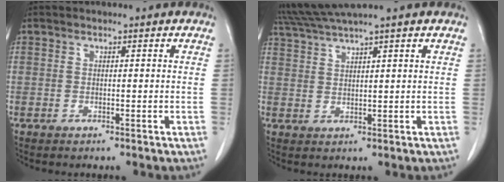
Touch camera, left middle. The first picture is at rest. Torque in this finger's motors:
{"motor_torque": [0.62, -0.58, 0.14, 0.04]}